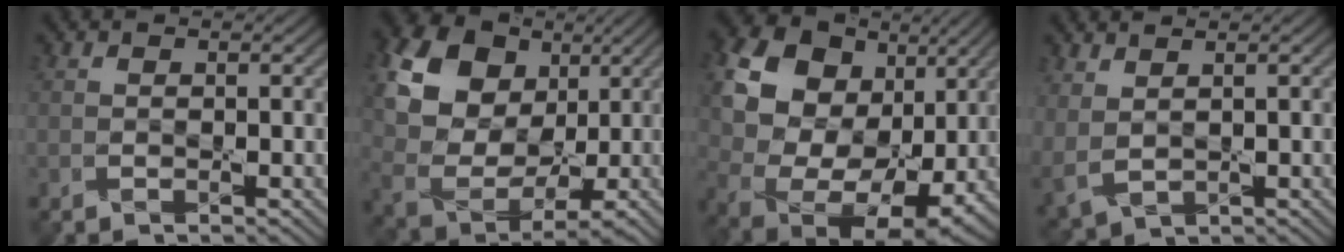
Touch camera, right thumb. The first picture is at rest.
{"total": 20.9, "force": [9.4, 15.2, 10.7], "torque": [-0.276, 0.047, 0.183]}
{"total": 22.0, "force": [9.0, 16.5, 11.4], "torque": [-0.262, 0.027, 0.172]}
{"total": 3.3, "force": [1.8, 1.6, 2.2], "torque": [-0.069, -0.003, 0.046]}